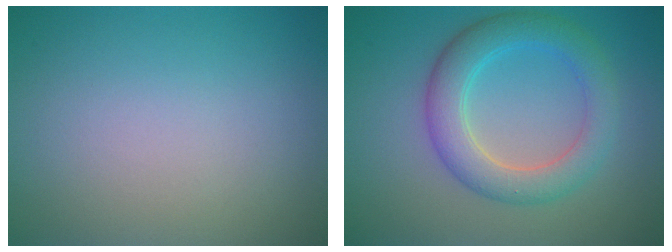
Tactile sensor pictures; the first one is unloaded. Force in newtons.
{"total": 4.9, "press": 4.9, "slide": 0.1}